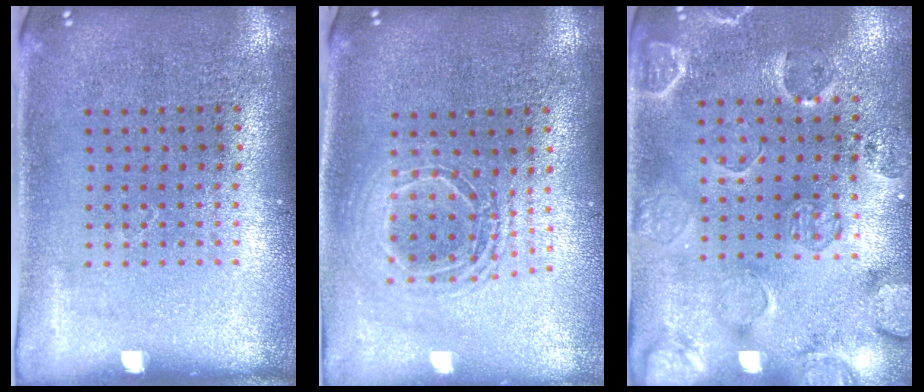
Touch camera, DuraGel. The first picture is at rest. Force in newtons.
{"total": 1.5, "press": 1.3, "slide": 0.7}
{"total": 2.6, "press": 2.1, "slide": 1.5}